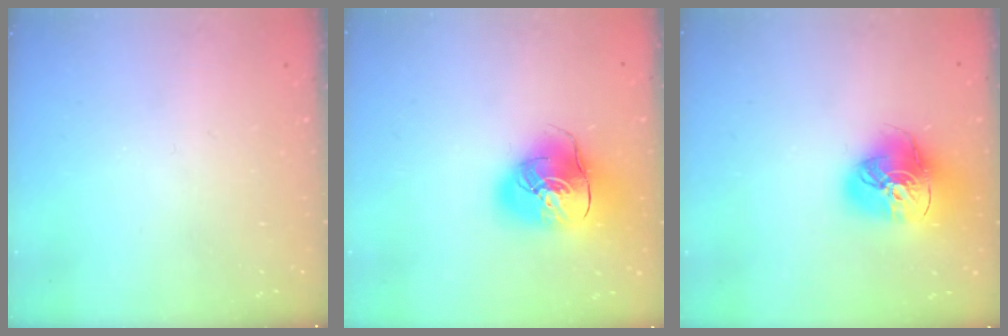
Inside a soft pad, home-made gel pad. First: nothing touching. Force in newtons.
{"total": 16.3, "press": 16.1, "slide": 2.8}
{"total": 17.6, "press": 17.5, "slide": 1.7}